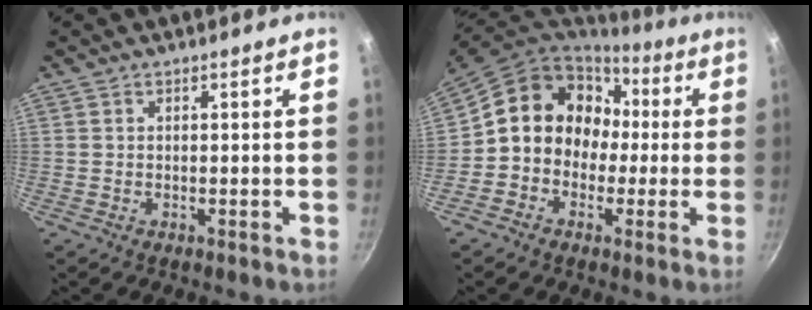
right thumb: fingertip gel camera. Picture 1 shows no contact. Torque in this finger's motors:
{"motor_torque": [-0.50, 1.55, 0.12, 0.21, 0.15]}